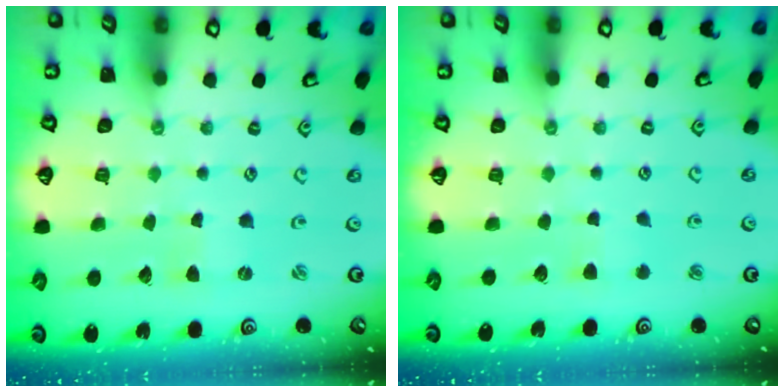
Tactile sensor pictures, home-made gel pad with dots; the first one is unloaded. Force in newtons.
{"total": 2.7, "press": 2.7, "slide": 0.4}